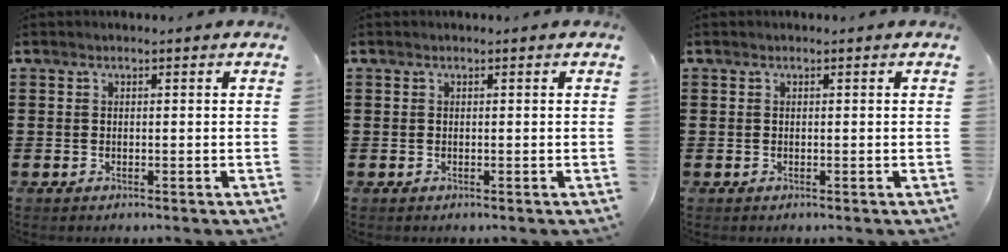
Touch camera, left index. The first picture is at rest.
{"total": 0.0}
{"total": 0.0}